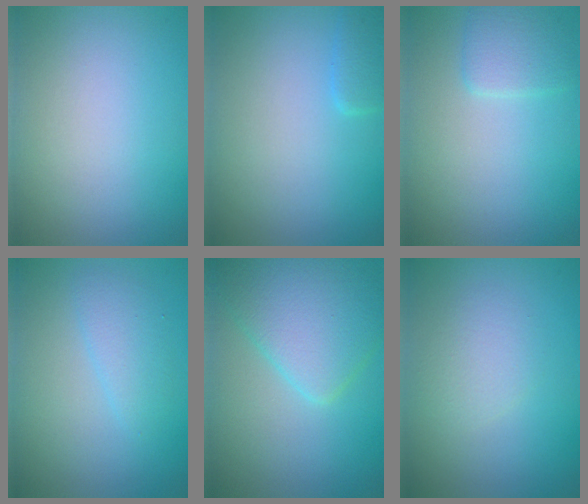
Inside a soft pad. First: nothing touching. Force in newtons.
{"total": 1.4, "press": 1.4, "slide": 0.1}
{"total": 2.0, "press": 2.0, "slide": 0.1}
{"total": 1.9, "press": 1.9, "slide": 0.1}
{"total": 5.6, "press": 5.6, "slide": 0.3}
{"total": 1.7, "press": 1.7, "slide": 0.0}